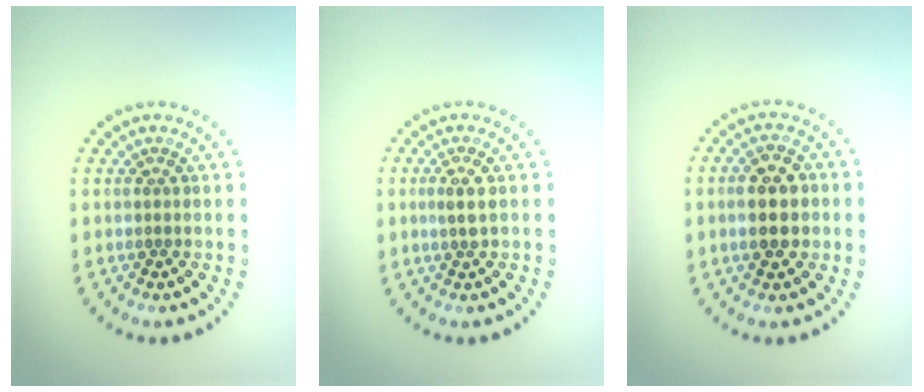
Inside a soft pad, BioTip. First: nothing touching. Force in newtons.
{"total": 1.3, "press": 1.2, "slide": 0.5}
{"total": 4.1, "press": 4.1, "slide": 0.1}